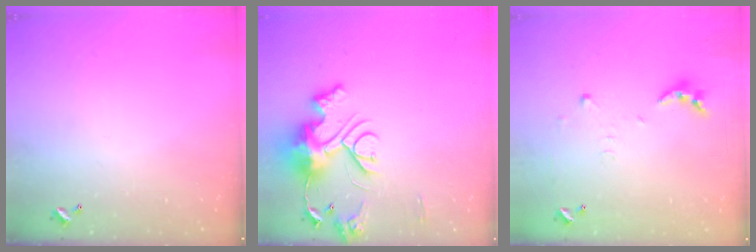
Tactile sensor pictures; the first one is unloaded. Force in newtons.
{"total": 13.2, "press": 13.1, "slide": 1.4}
{"total": 6.3, "press": 6.3, "slide": 0.6}